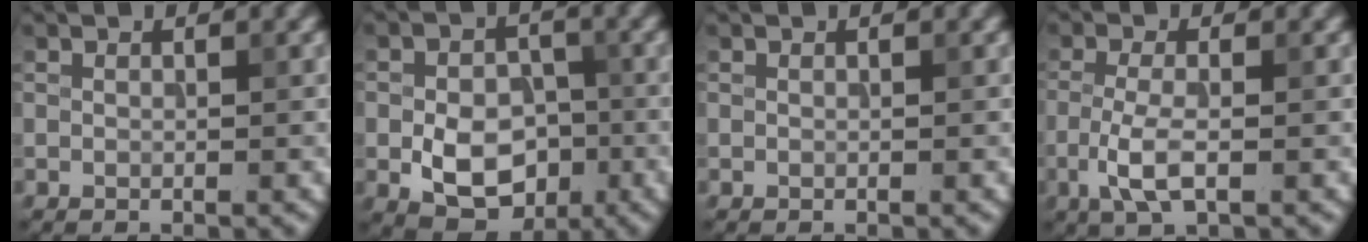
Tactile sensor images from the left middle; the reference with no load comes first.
{"total": 6.5, "force": [-1.8, 4.5, 4.3], "torque": [-0.072, -0.009, -0.028]}
{"total": 0.0}
{"total": 3.3, "force": [-1.1, 1.1, 3.0], "torque": [-0.070, -0.001, -0.030]}